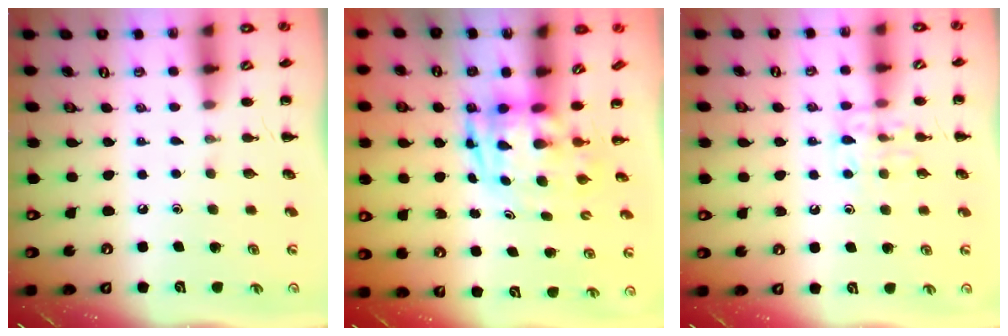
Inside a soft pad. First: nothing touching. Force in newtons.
{"total": 3.2, "press": 3.1, "slide": 0.8}
{"total": 9.2, "press": 9.2, "slide": 0.6}